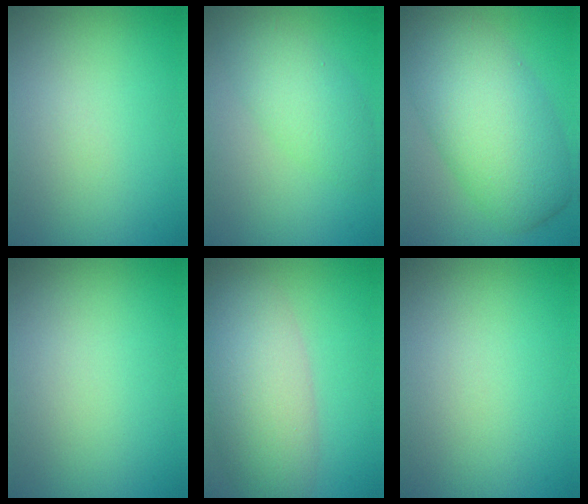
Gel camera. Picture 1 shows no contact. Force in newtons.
{"total": 4.0, "press": 4.0, "slide": 0.1}
{"total": 10.1, "press": 10.1, "slide": 0.3}
{"total": 0.0}
{"total": 7.3, "press": 7.3, "slide": 0.5}
{"total": 0.0}